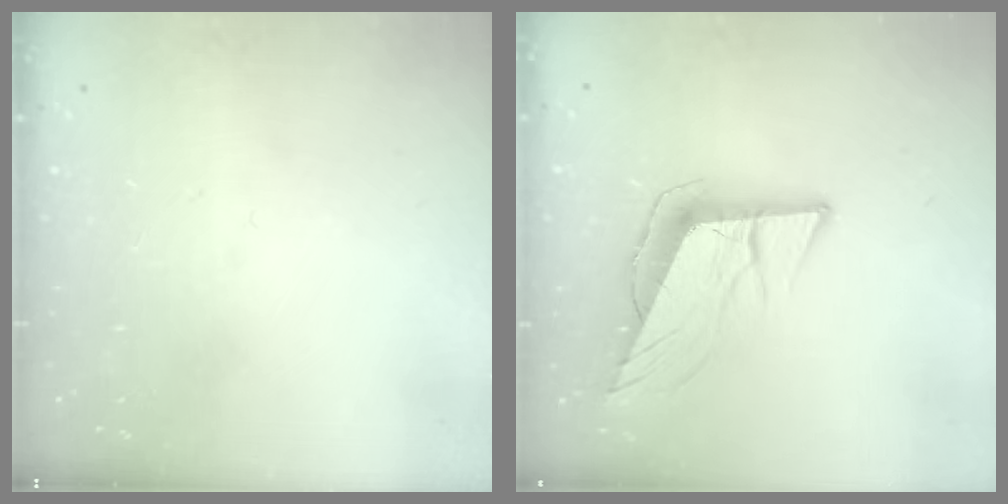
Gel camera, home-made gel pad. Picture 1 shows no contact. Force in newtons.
{"total": 11.4, "press": 10.8, "slide": 3.6}